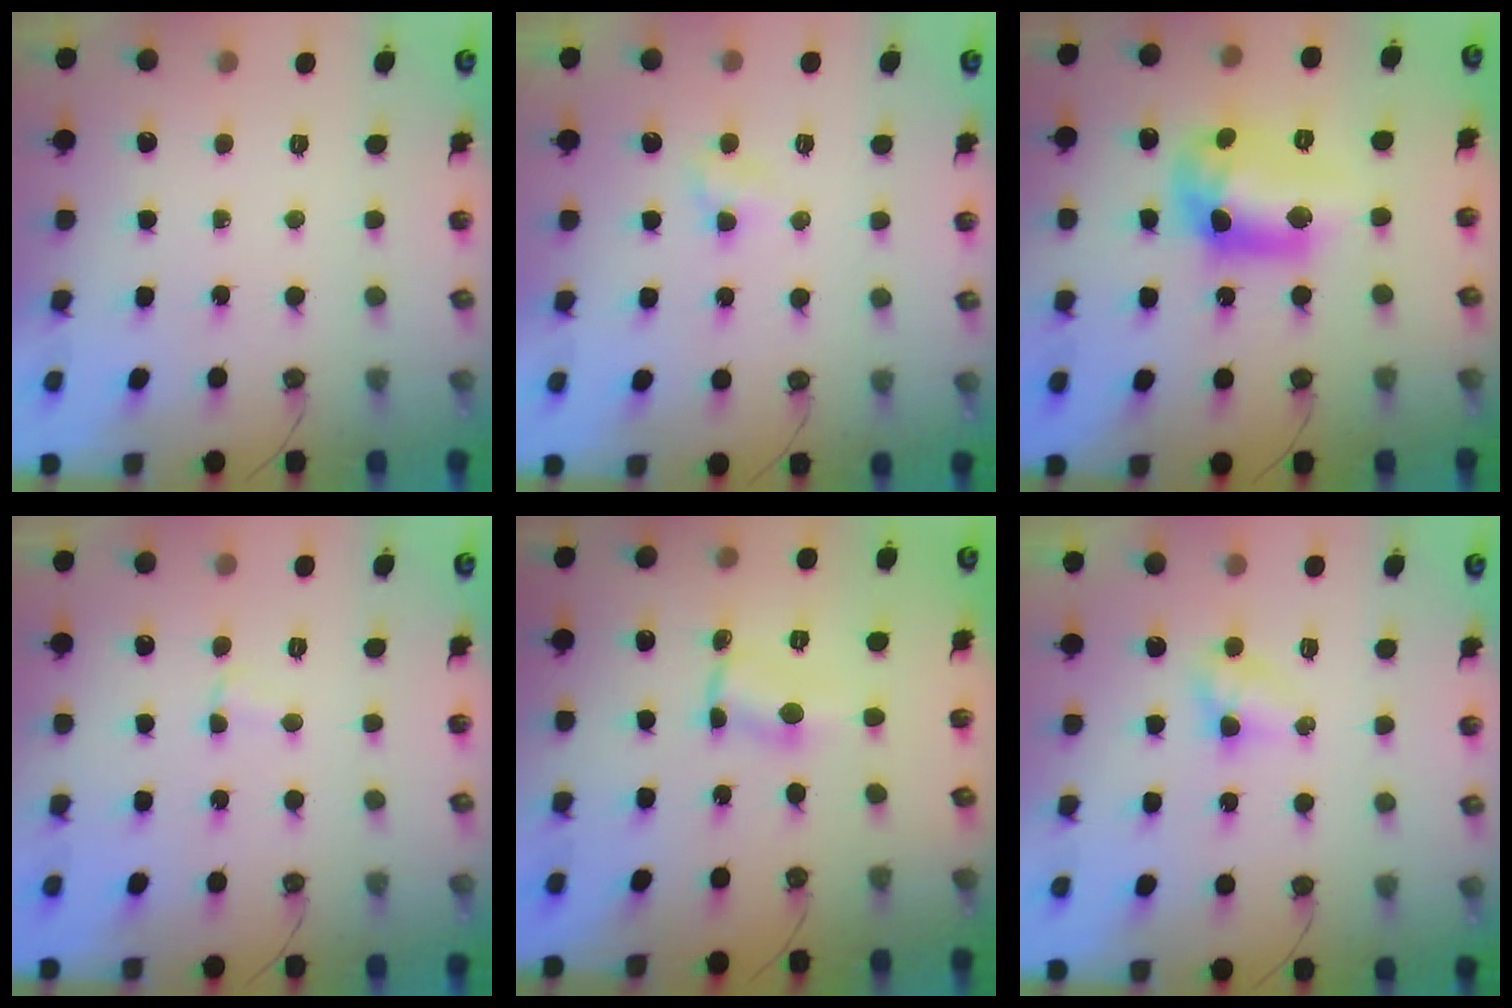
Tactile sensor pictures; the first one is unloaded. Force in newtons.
{"total": 2.6, "press": 2.6, "slide": 0.3}
{"total": 14.1, "press": 14.1, "slide": 1.3}
{"total": 2.8, "press": 2.7, "slide": 0.3}
{"total": 1.0, "press": 0.8, "slide": 0.5}
{"total": 3.4, "press": 3.4, "slide": 0.4}